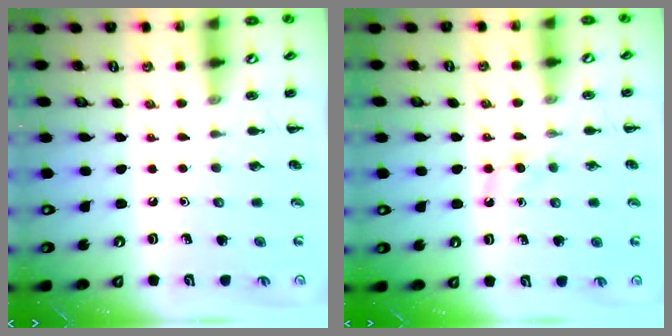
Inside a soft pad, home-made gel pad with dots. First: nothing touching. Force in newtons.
{"total": 3.1, "press": 2.9, "slide": 1.3}